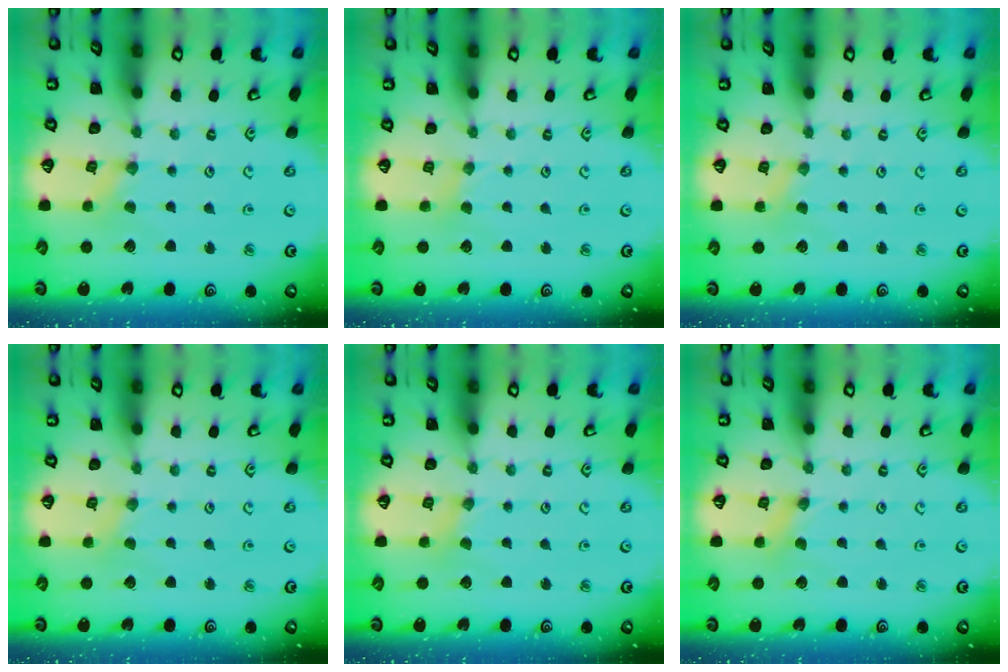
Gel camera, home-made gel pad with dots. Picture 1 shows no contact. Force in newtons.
{"total": 1.6, "press": 1.6, "slide": 0.4}
{"total": 0.5, "press": 0.5, "slide": 0.2}
{"total": 0.0}
{"total": 1.8, "press": 1.8, "slide": 0.4}
{"total": 0.0}